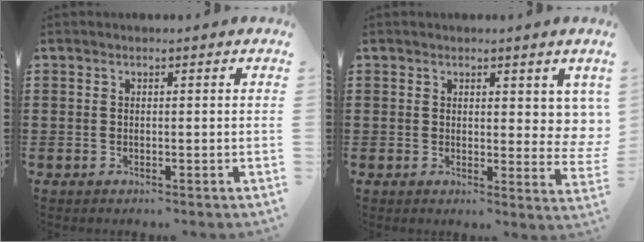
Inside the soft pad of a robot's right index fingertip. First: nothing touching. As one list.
[{"total": 3.3, "force": [1.7, 1.8, 2.2], "torque": [-0.025, 0.000, 0.027]}]